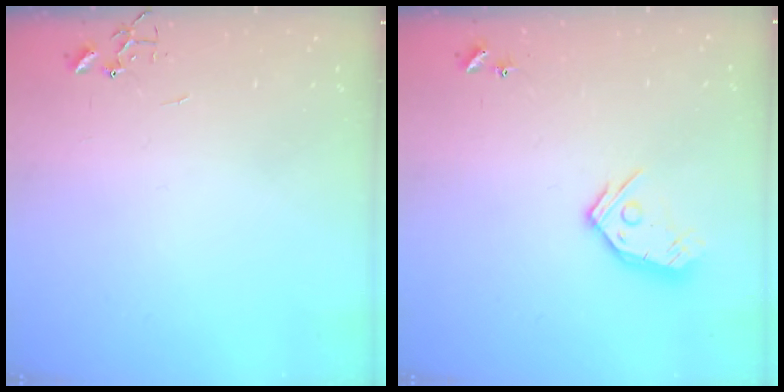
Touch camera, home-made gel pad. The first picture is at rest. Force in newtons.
{"total": 11.0, "press": 10.9, "slide": 1.2}